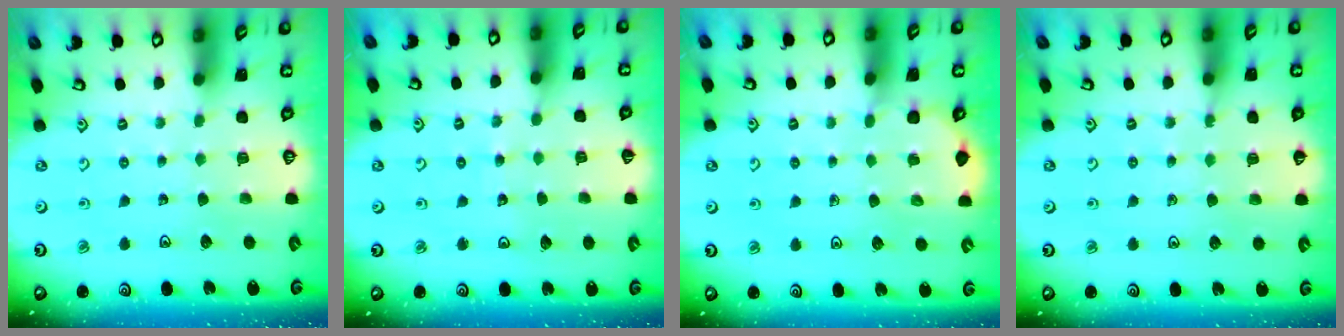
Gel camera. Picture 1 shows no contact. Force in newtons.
{"total": 5.5, "press": 5.5, "slide": 0.8}
{"total": 2.4, "press": 2.4, "slide": 0.1}
{"total": 6.5, "press": 6.4, "slide": 1.3}